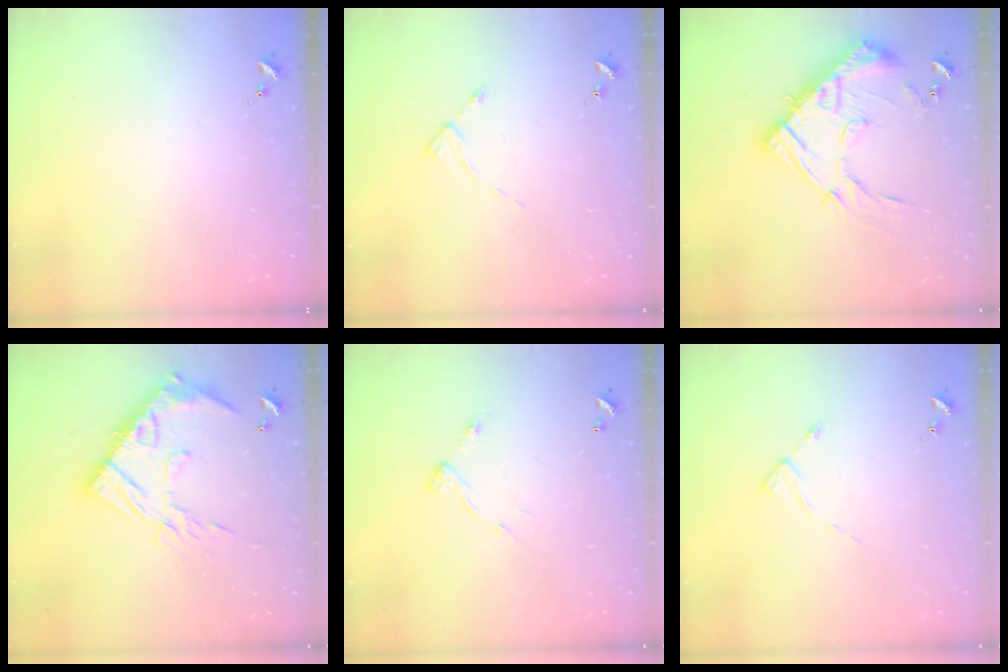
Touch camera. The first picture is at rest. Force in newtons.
{"total": 2.0, "press": 2.0, "slide": 0.3}
{"total": 19.3, "press": 19.2, "slide": 2.0}
{"total": 19.1, "press": 19.0, "slide": 1.8}
{"total": 6.8, "press": 6.8, "slide": 0.2}
{"total": 1.9, "press": 1.8, "slide": 0.3}